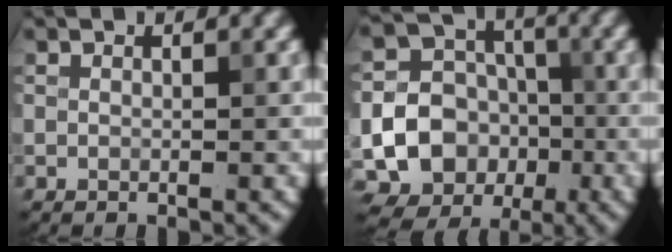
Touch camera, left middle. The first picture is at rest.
{"total": 18.4, "force": [-4.9, 17.0, 5.1], "torque": [-0.136, -0.027, -0.094]}